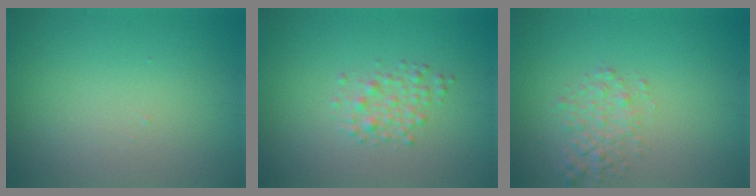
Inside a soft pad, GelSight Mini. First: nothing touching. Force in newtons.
{"total": 2.1, "press": 2.1, "slide": 0.0}
{"total": 2.2, "press": 2.2, "slide": 0.1}